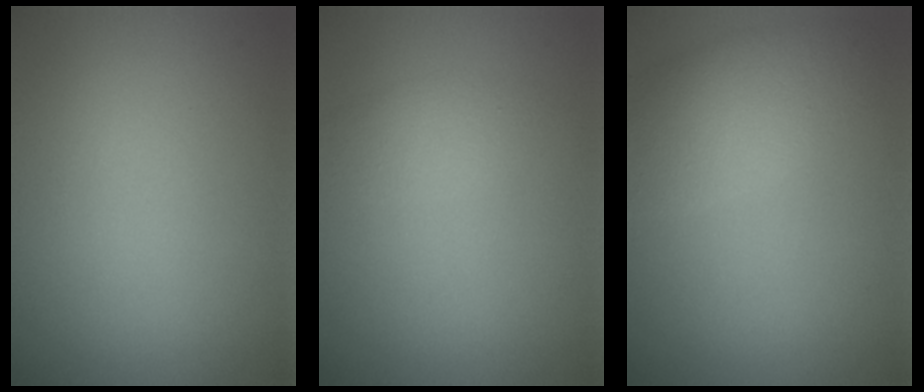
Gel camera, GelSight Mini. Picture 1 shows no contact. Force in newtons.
{"total": 1.6, "press": 1.6, "slide": 0.1}
{"total": 4.3, "press": 4.3, "slide": 0.2}